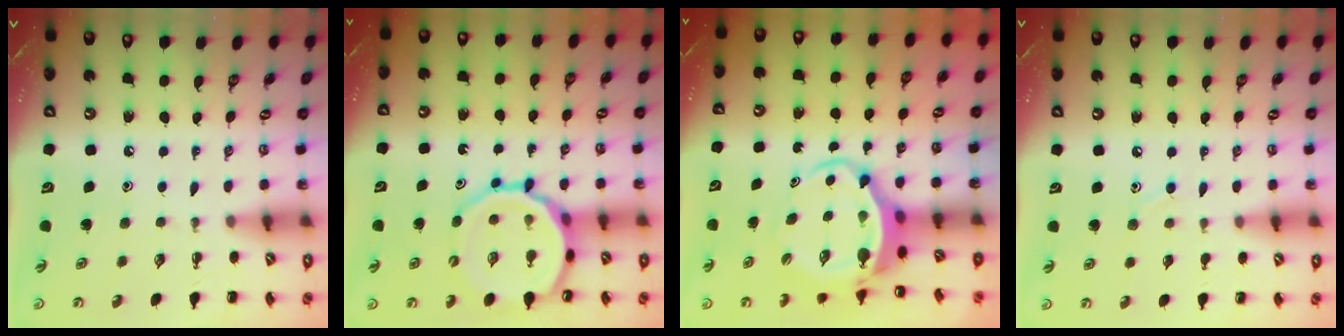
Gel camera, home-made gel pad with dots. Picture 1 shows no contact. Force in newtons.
{"total": 15.0, "press": 14.5, "slide": 3.8}
{"total": 6.7, "press": 6.5, "slide": 1.6}
{"total": 5.4, "press": 5.0, "slide": 1.8}